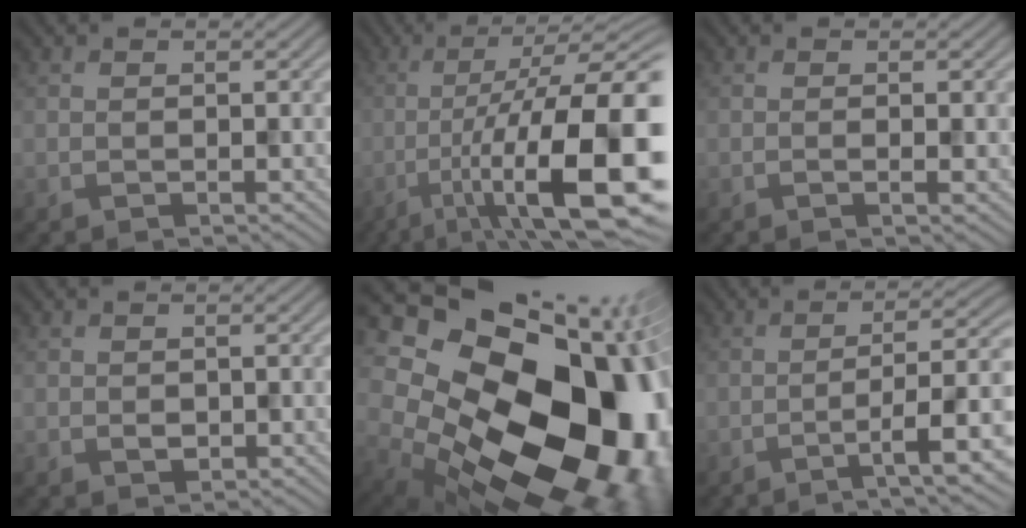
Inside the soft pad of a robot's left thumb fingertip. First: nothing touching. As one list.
[{"total": 18.0, "force": [-5.8, 4.9, 16.3], "torque": [-0.263, -0.008, -0.092]}, {"total": 1.4, "force": [-0.2, 0.1, 1.4], "torque": [-0.026, -0.001, -0.006]}, {"total": 1.1, "force": [0.0, 0.9, 0.6], "torque": [-0.016, -0.006, 0.000]}, {"total": 23.0, "force": [-1.0, 17.4, 15.0], "torque": [-0.259, -0.033, -0.030]}, {"total": 7.3, "force": [-2.3, 1.1, 6.8], "torque": [-0.110, 0.010, -0.042]}]